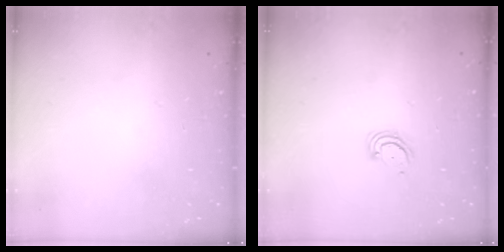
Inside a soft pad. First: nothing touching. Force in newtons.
{"total": 3.3, "press": 3.3, "slide": 0.4}